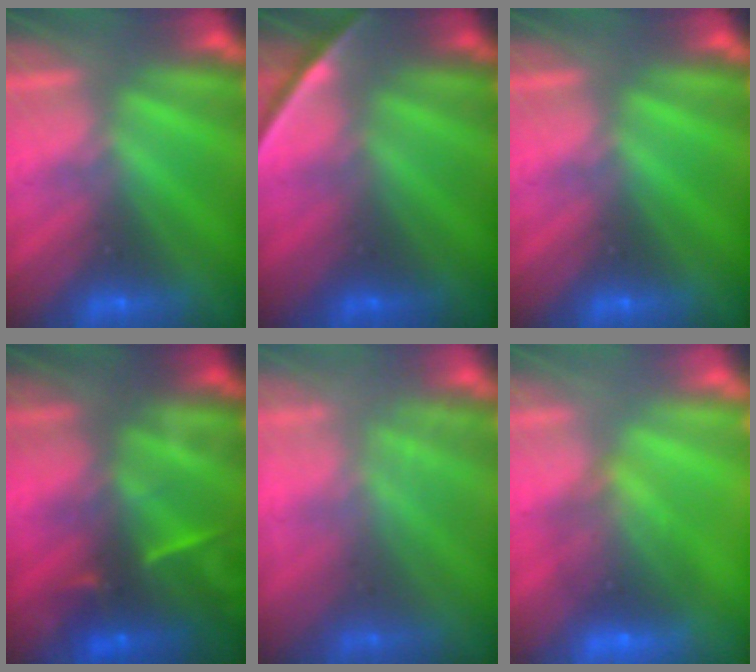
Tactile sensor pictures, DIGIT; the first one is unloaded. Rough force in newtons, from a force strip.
{"total": 1.9}
{"total": 0.0}
{"total": 7.7}
{"total": 2.4}
{"total": 7.2}